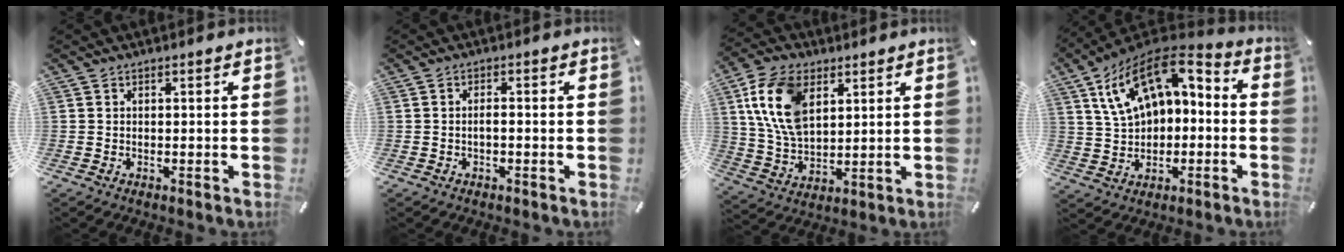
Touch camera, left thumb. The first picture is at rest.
{"total": 1.5, "force": [-0.6, 0.5, 1.3], "torque": [-0.026, 0.003, -0.012]}
{"total": 14.1, "force": [5.6, 8.8, 9.4], "torque": [-0.231, -0.003, 0.102]}
{"total": 15.0, "force": [6.2, 10.2, 9.1], "torque": [-0.171, -0.021, 0.117]}